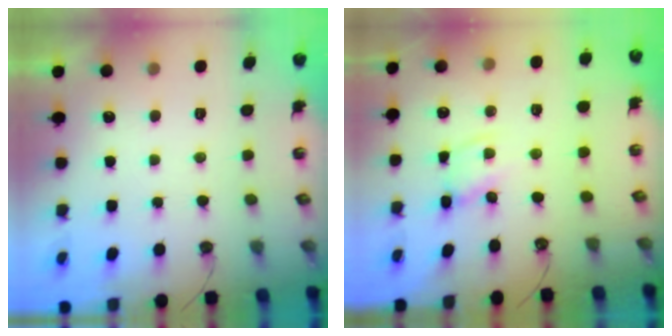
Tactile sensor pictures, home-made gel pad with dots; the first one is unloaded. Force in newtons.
{"total": 2.6, "press": 2.6, "slide": 0.4}